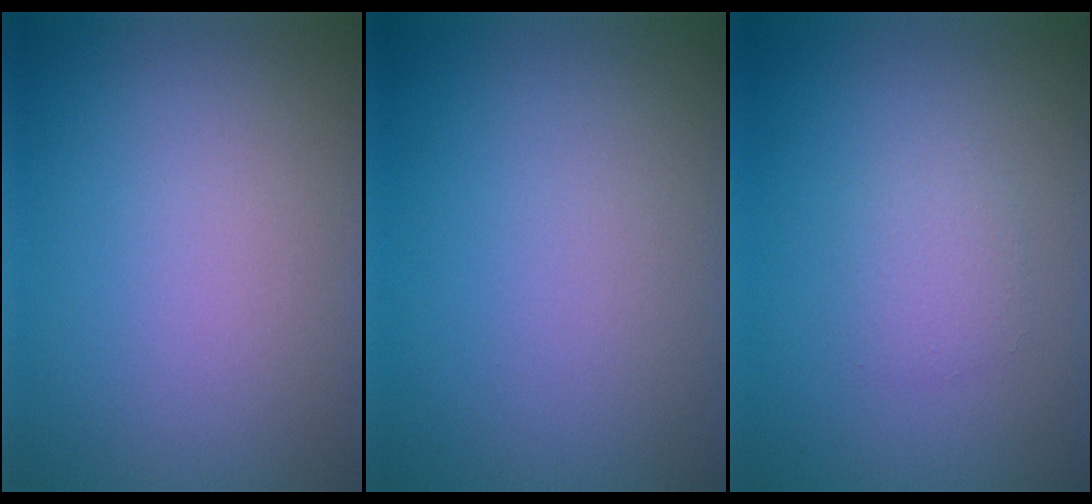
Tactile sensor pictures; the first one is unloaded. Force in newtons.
{"total": 0.0}
{"total": 1.5, "press": 1.5, "slide": 0.1}